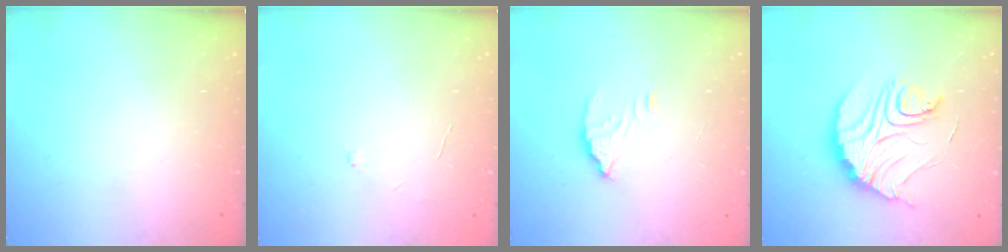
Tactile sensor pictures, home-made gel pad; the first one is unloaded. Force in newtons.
{"total": 2.8, "press": 2.8, "slide": 0.3}
{"total": 2.9, "press": 2.9, "slide": 0.1}
{"total": 15.8, "press": 15.8, "slide": 1.3}